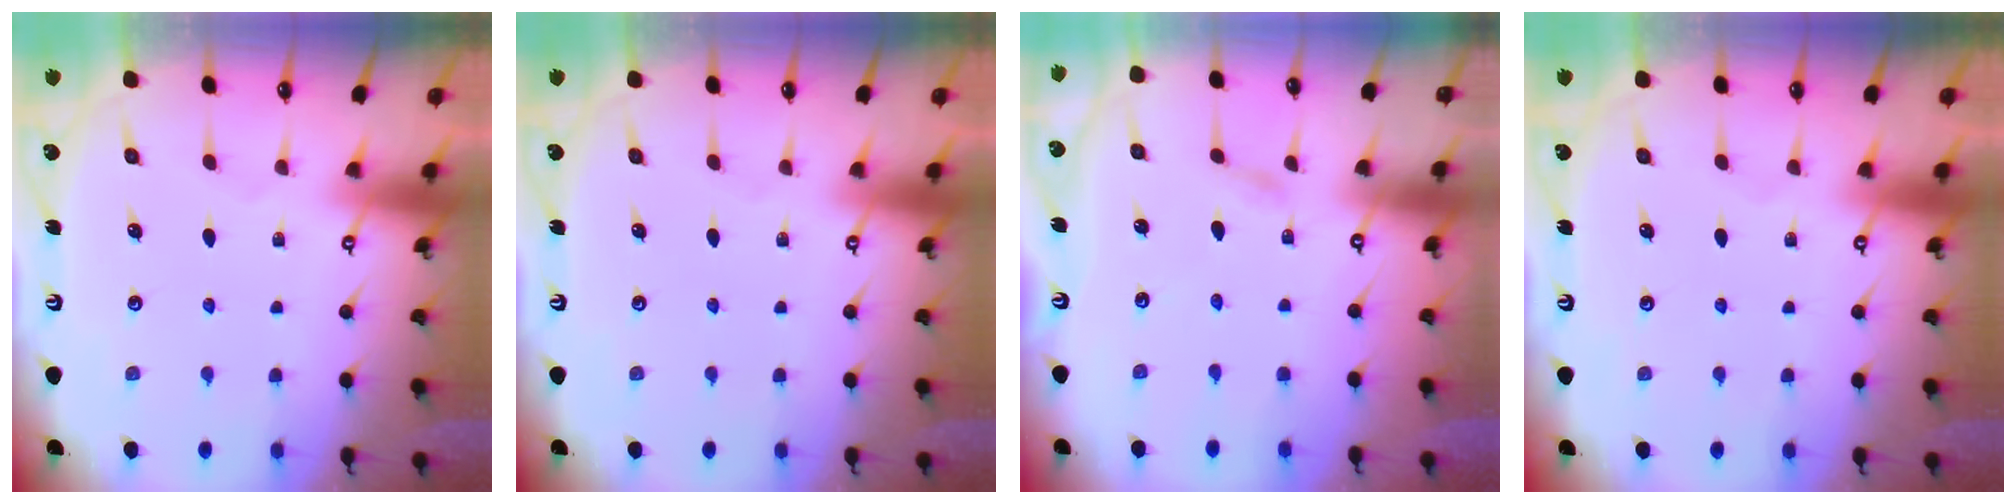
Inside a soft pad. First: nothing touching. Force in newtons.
{"total": 0.0}
{"total": 1.4, "press": 1.4, "slide": 0.1}
{"total": 0.0}